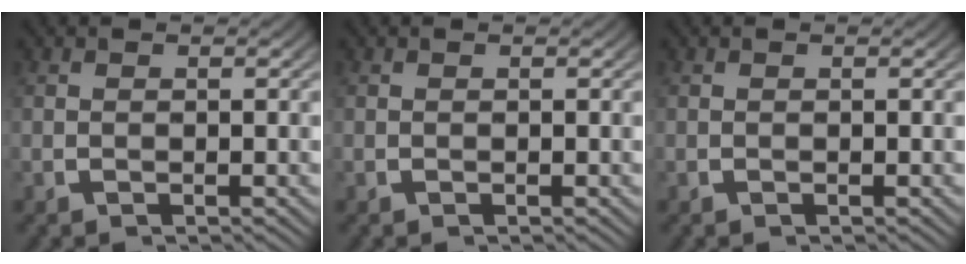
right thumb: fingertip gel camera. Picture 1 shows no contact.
{"total": 0.0}
{"total": 0.0}